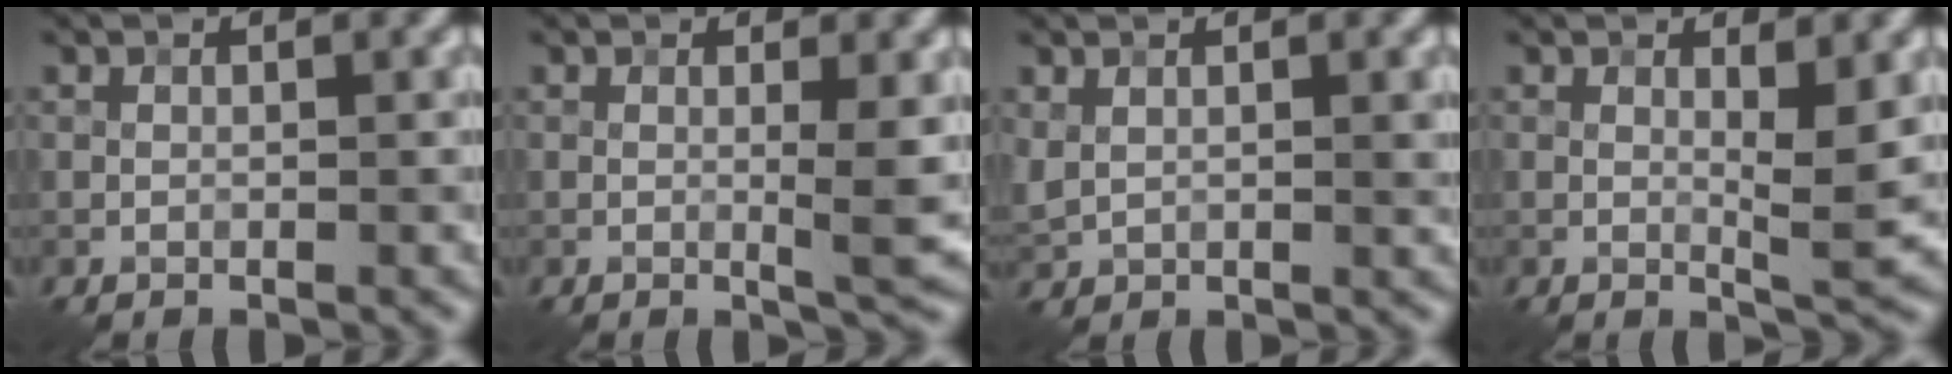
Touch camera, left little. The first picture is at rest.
{"total": 3.3, "force": [0.2, 0.5, 3.2], "torque": [-0.046, -0.007, 0.006]}
{"total": 2.0, "force": [1.0, 0.9, 1.5], "torque": [-0.035, -0.003, 0.029]}
{"total": 3.3, "force": [0.8, 0.6, 3.1], "torque": [-0.047, -0.010, 0.016]}